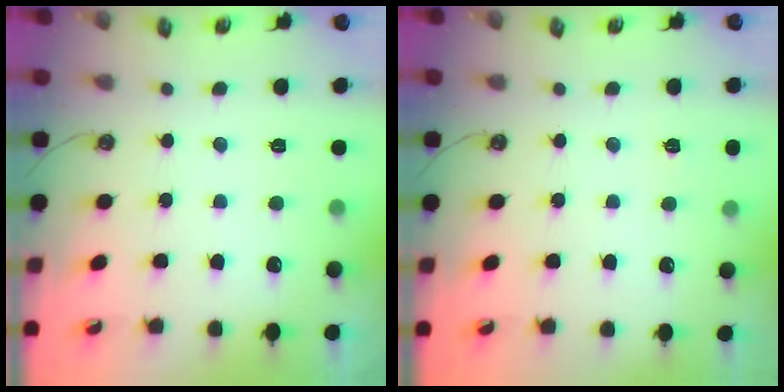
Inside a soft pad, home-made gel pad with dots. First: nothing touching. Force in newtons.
{"total": 2.7, "press": 2.7, "slide": 0.4}